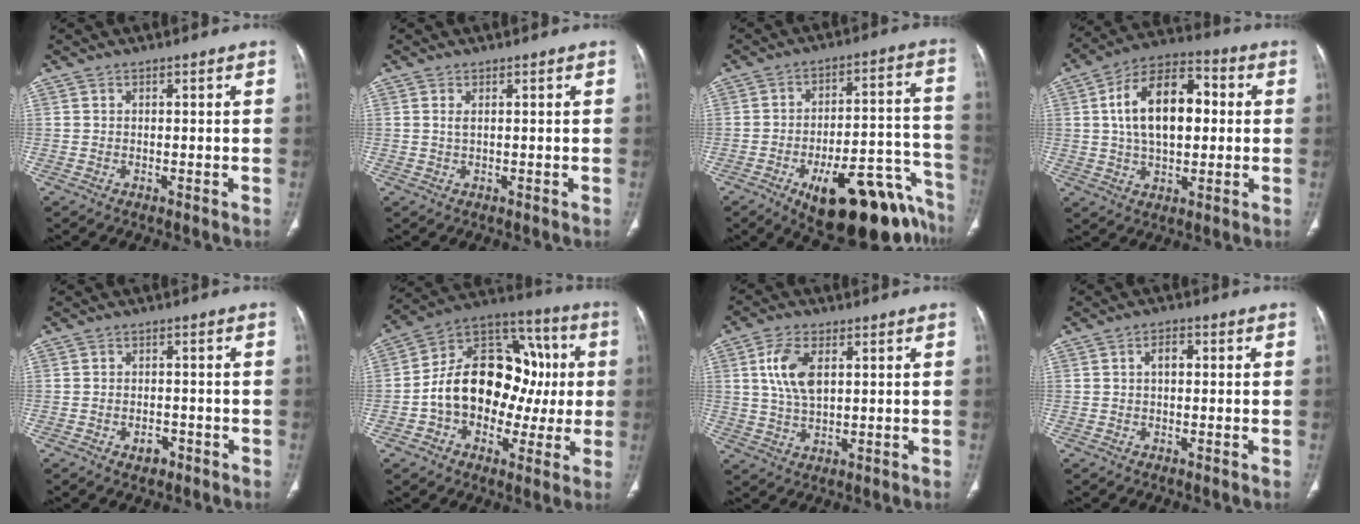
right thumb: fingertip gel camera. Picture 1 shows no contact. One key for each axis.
{"total": 1.0, "fx": 0.3, "fy": 0.4, "fz": 0.9, "tx": -0.025, "ty": 0.002, "tz": 0.007}
{"total": 23.7, "fx": -14.6, "fy": 9.1, "fz": 16.3, "tx": -0.121, "ty": 0.100, "tz": -0.199}
{"total": 16.6, "fx": 2.1, "fy": 9.6, "fz": 13.4, "tx": -0.210, "ty": 0.022, "tz": 0.029}
{"total": 2.8, "fx": -1.5, "fy": 1.9, "fz": 1.5, "tx": -0.015, "ty": 0.010, "tz": -0.017}
{"total": 22.9, "fx": -0.5, "fy": 16.3, "fz": 16.1, "tx": -0.209, "ty": 0.055, "tz": -0.006}
{"total": 8.3, "fx": 2.2, "fy": 4.4, "fz": 6.7, "tx": -0.135, "ty": -0.005, "tz": 0.045}
{"total": 2.7, "fx": 0.3, "fy": 1.6, "fz": 2.1, "tx": -0.035, "ty": 0.011, "tz": 0.002}